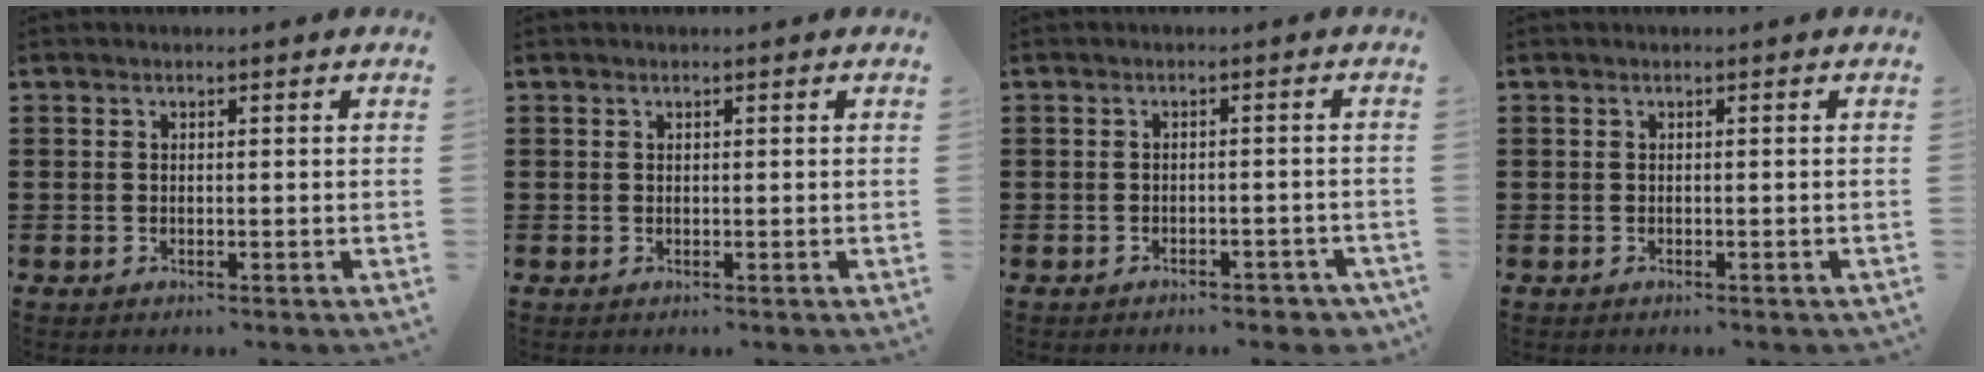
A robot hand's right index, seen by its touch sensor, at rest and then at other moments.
{"total": 0.0}
{"total": 1.9, "force": [-1.8, 0.2, 0.4], "torque": [-0.014, -0.003, -0.037]}
{"total": 0.0}